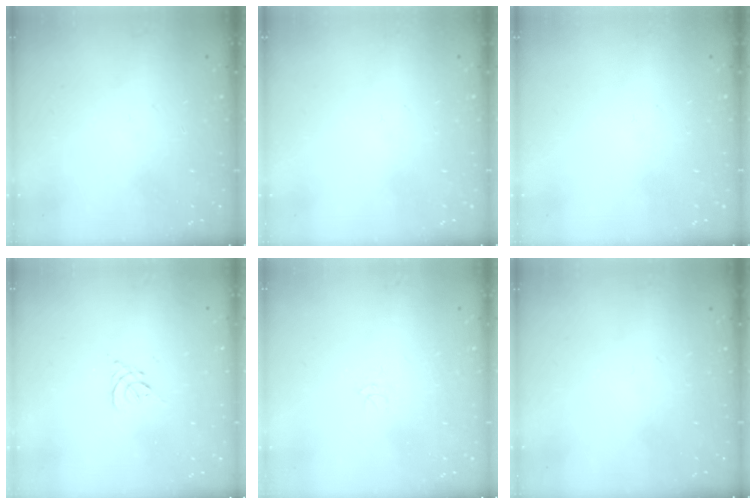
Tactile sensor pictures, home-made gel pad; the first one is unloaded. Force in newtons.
{"total": 0.0}
{"total": 0.0}
{"total": 1.3, "press": 1.2, "slide": 0.6}
{"total": 3.4, "press": 3.4, "slide": 0.2}
{"total": 0.0}